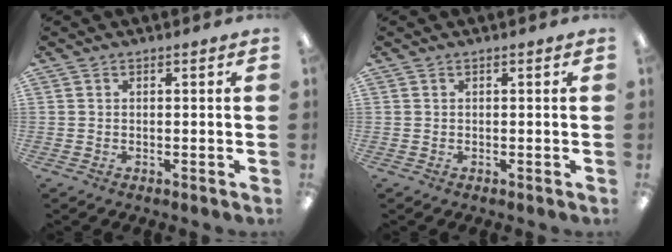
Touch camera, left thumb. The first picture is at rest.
{"total": 0.0}